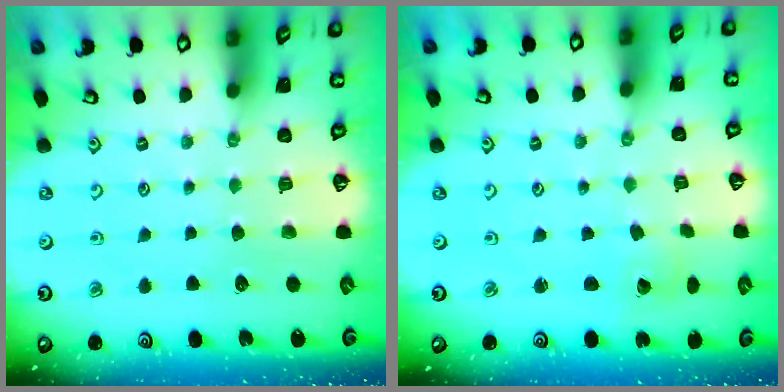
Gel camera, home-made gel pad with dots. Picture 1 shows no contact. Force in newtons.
{"total": 1.9, "press": 1.9, "slide": 0.2}